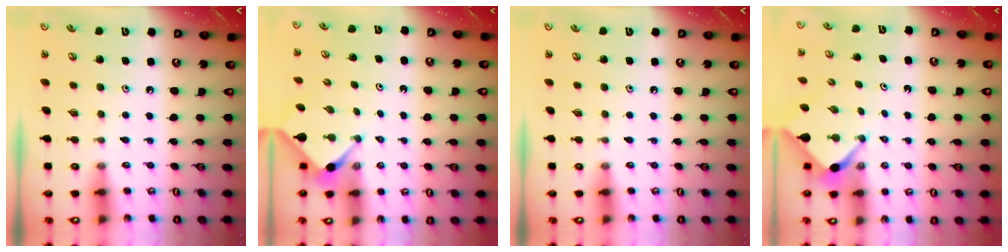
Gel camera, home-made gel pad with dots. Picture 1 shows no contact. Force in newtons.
{"total": 2.9, "press": 2.9, "slide": 0.4}
{"total": 0.0}
{"total": 2.5, "press": 2.4, "slide": 0.3}